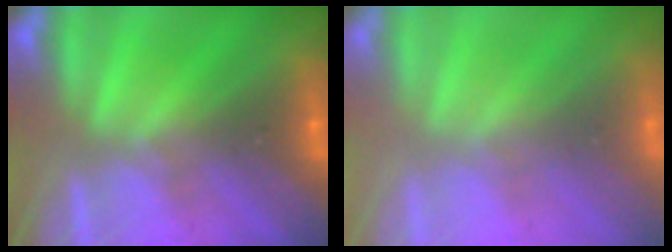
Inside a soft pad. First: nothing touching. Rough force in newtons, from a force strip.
{"total": 2.8}